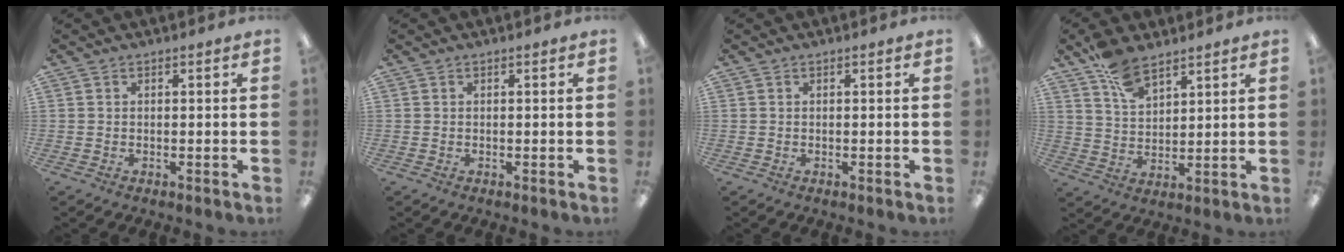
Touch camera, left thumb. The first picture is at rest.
{"total": 0.0}
{"total": 0.0}
{"total": 8.8, "force": [6.5, 4.1, 4.2], "torque": [-0.084, -0.025, 0.121]}